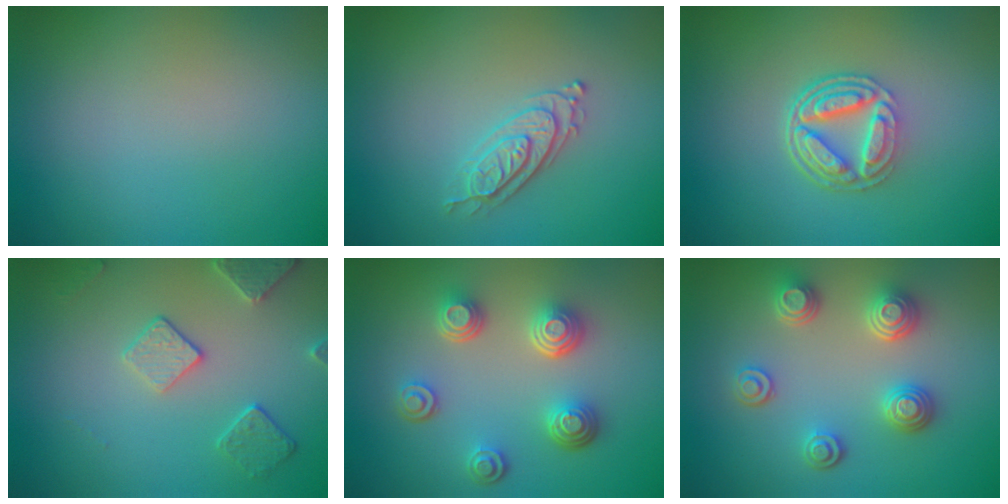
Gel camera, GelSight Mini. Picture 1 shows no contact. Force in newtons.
{"total": 2.2, "press": 2.2, "slide": 0.4}
{"total": 5.1, "press": 3.6, "slide": 3.6}
{"total": 2.8, "press": 2.7, "slide": 0.6}
{"total": 4.6, "press": 3.5, "slide": 2.9}
{"total": 3.8, "press": 3.3, "slide": 2.0}